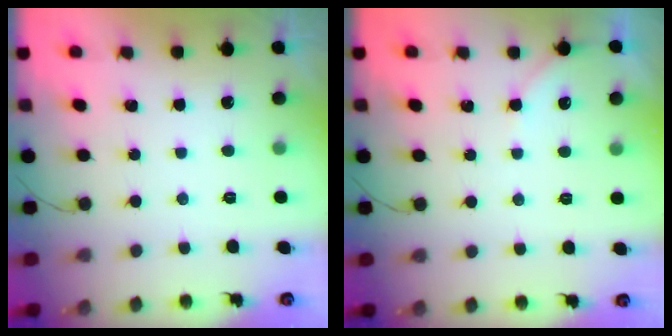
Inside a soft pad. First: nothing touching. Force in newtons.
{"total": 2.7, "press": 2.6, "slide": 0.5}